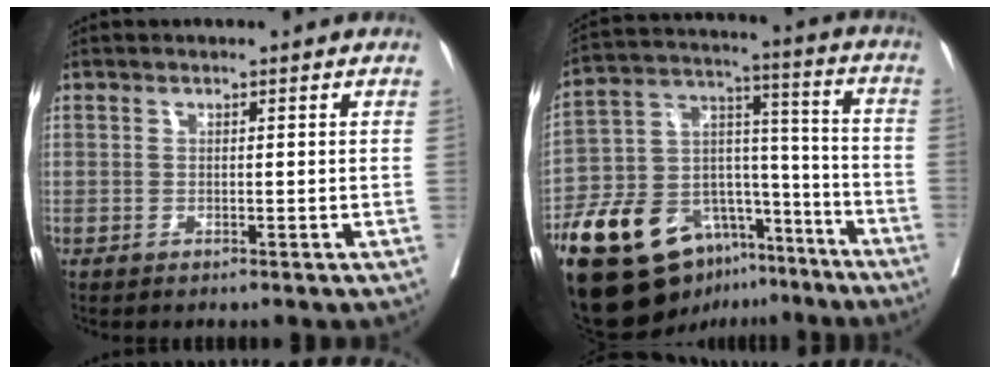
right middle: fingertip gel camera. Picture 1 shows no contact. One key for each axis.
{"total": 22.4, "fx": -14.9, "fy": 11.6, "fz": 12.0, "tx": -0.228, "ty": 0.046, "tz": -0.247}